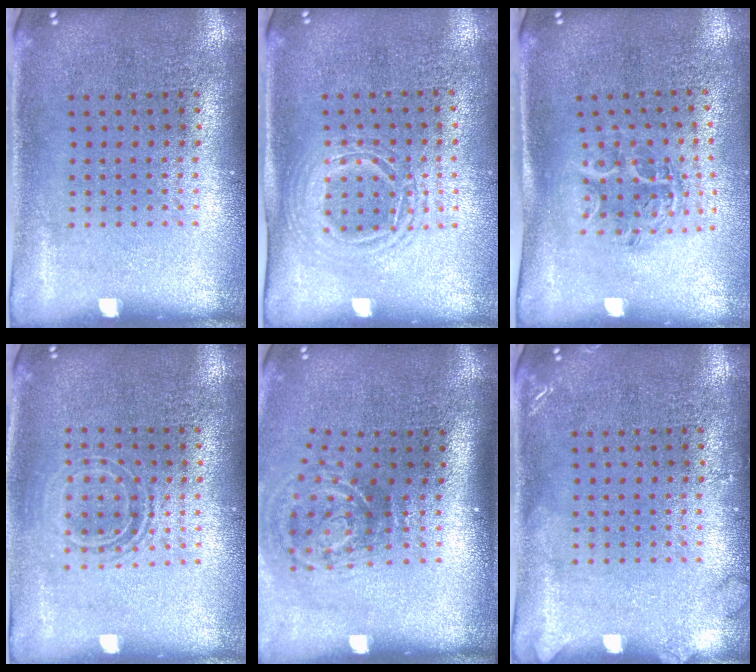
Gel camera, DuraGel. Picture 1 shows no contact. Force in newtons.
{"total": 1.5, "press": 1.3, "slide": 0.7}
{"total": 1.1, "press": 1.1, "slide": 0.1}
{"total": 1.5, "press": 1.2, "slide": 0.9}
{"total": 2.0, "press": 1.3, "slide": 1.6}
{"total": 1.2, "press": 1.1, "slide": 0.2}